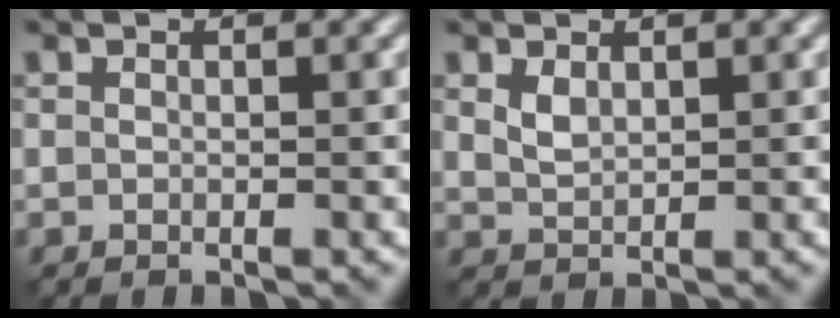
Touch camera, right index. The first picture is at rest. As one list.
[{"total": 1.5, "force": [0.9, 0.8, 0.9], "torque": [-0.023, -0.001, 0.023]}]